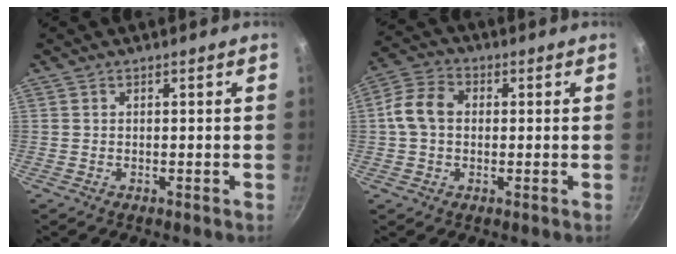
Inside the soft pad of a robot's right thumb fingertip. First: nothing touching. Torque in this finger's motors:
{"motor_torque": [-0.28, 0.36, 0.23, -0.18, 0.05]}